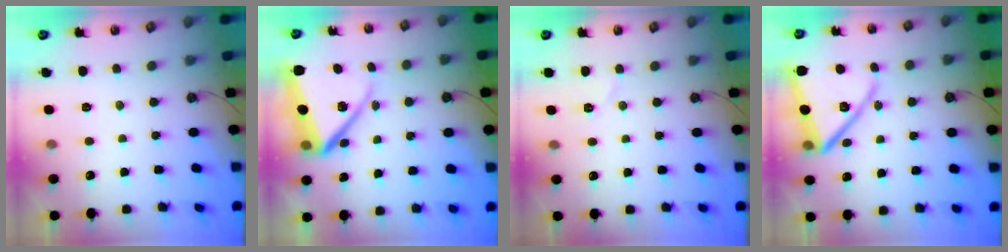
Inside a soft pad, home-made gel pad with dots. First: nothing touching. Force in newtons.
{"total": 14.1, "press": 13.9, "slide": 2.1}
{"total": 5.8, "press": 5.2, "slide": 2.6}
{"total": 15.2, "press": 14.9, "slide": 2.6}